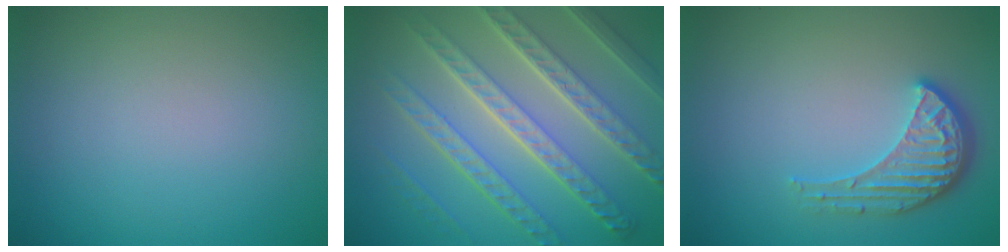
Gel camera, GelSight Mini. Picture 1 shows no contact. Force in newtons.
{"total": 8.9, "press": 6.2, "slide": 6.4}
{"total": 3.5, "press": 2.8, "slide": 2.1}